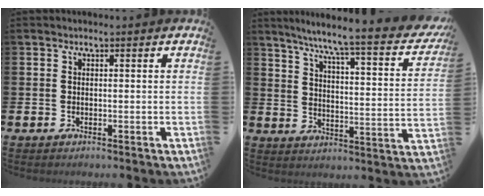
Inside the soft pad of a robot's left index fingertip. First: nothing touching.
{"total": 7.1, "force": [5.8, 0.3, 4.1], "torque": [-0.092, -0.054, 0.087]}